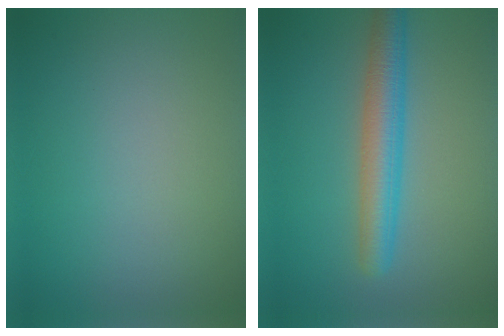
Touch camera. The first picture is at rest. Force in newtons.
{"total": 4.7, "press": 4.7, "slide": 0.2}